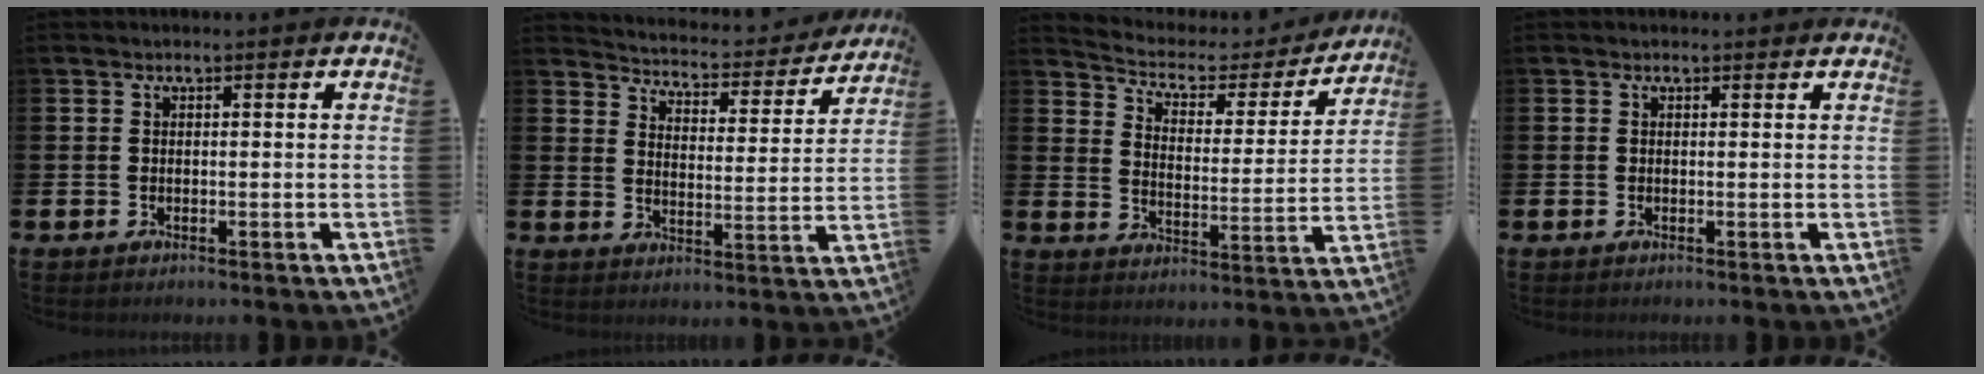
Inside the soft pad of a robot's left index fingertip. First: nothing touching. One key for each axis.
{"total": 4.4, "fx": 4.3, "fy": 0.8, "fz": 0.4, "tx": -0.029, "ty": -0.045, "tz": 0.067}
{"total": 5.0, "fx": 4.4, "fy": 2.1, "fz": 1.2, "tx": -0.046, "ty": -0.037, "tz": 0.065}
{"total": 0.0}